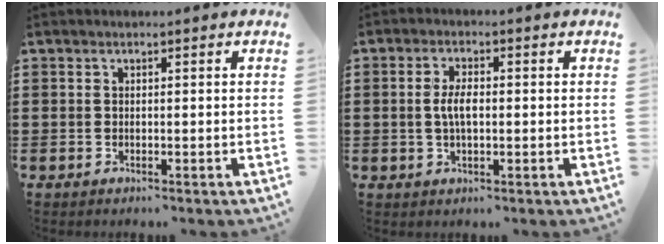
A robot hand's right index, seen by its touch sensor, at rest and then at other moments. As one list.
[{"total": 3.7, "force": [-0.1, 1.5, 3.4], "torque": [-0.073, 0.001, -0.006]}]